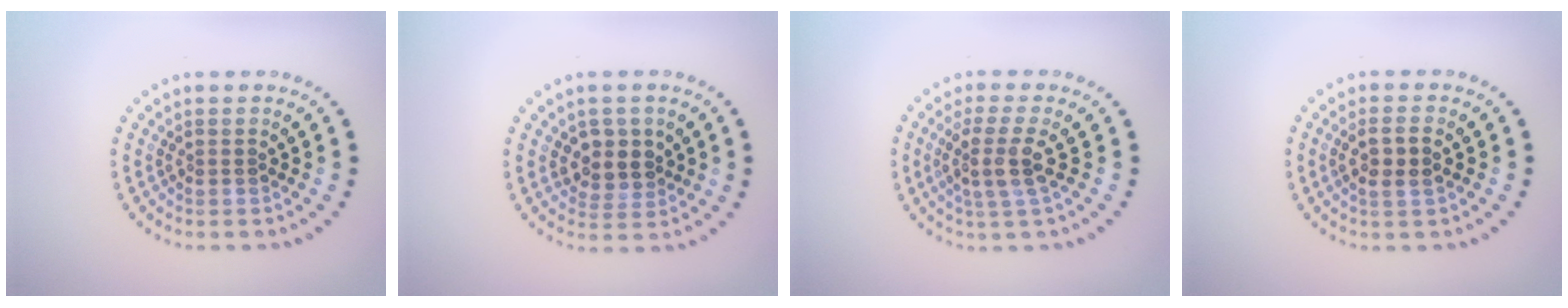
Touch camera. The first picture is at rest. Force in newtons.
{"total": 2.7, "press": 2.5, "slide": 1.0}
{"total": 3.3, "press": 2.6, "slide": 2.1}
{"total": 2.3, "press": 2.2, "slide": 0.7}